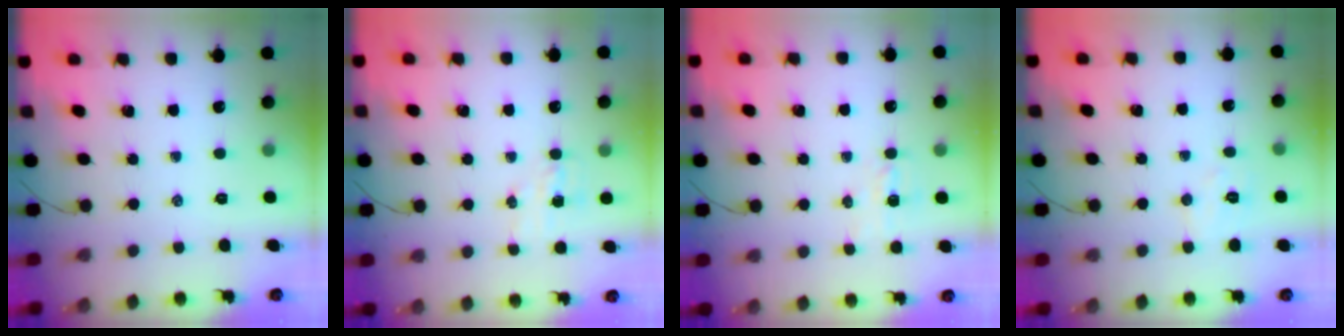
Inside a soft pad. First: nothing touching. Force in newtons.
{"total": 5.1, "press": 5.0, "slide": 1.2}
{"total": 3.4, "press": 3.3, "slide": 1.1}
{"total": 5.8, "press": 5.7, "slide": 1.2}